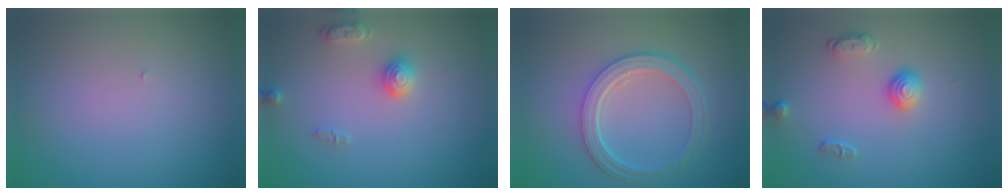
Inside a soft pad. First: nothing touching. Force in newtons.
{"total": 2.5, "press": 2.5, "slide": 0.4}
{"total": 4.9, "press": 3.7, "slide": 3.3}
{"total": 2.1, "press": 1.6, "slide": 1.4}